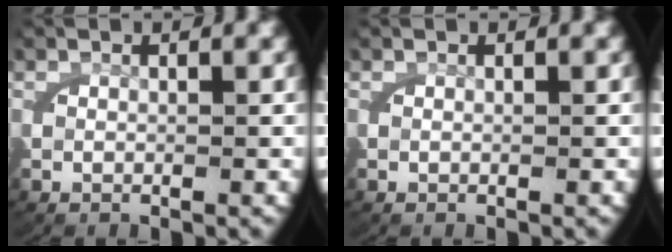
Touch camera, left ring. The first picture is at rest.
{"total": 0.0}